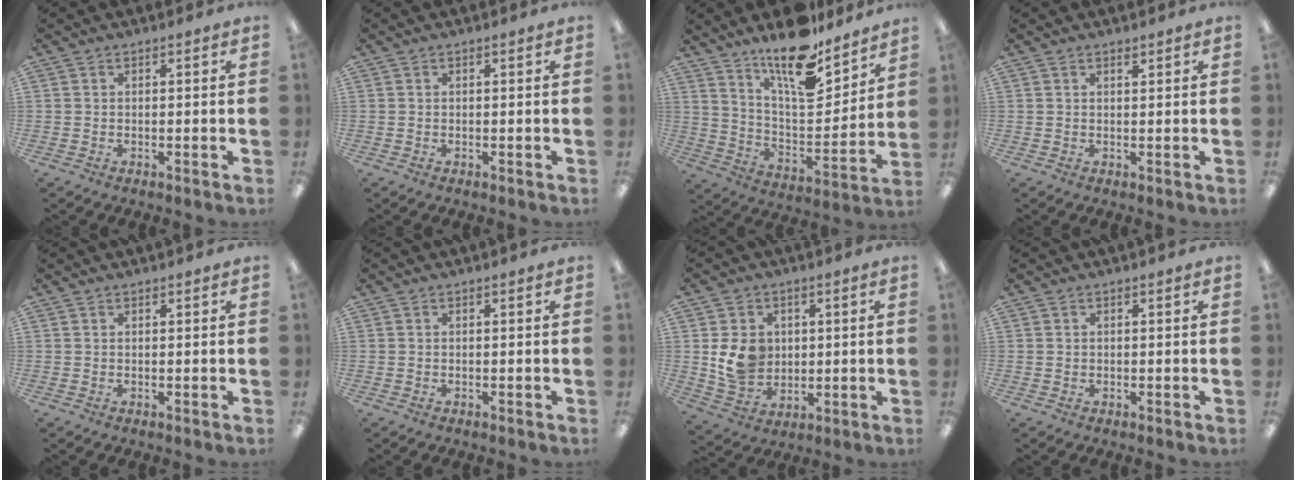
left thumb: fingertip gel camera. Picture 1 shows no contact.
{"total": 0.0}
{"total": 17.3, "force": [13.7, 5.3, 9.0], "torque": [-0.154, -0.100, 0.236]}
{"total": 1.0, "force": [0.9, 0.3, 0.2], "torque": [0.003, -0.004, 0.016]}
{"total": 0.5, "force": [0.5, 0.2, 0.0], "torque": [0.000, 0.001, 0.009]}
{"total": 0.0}
{"total": 9.3, "force": [1.6, 7.9, 4.6], "torque": [-0.081, 0.003, 0.035]}
{"total": 0.6, "force": [0.3, 0.5, 0.0], "torque": [-0.001, 0.003, 0.005]}